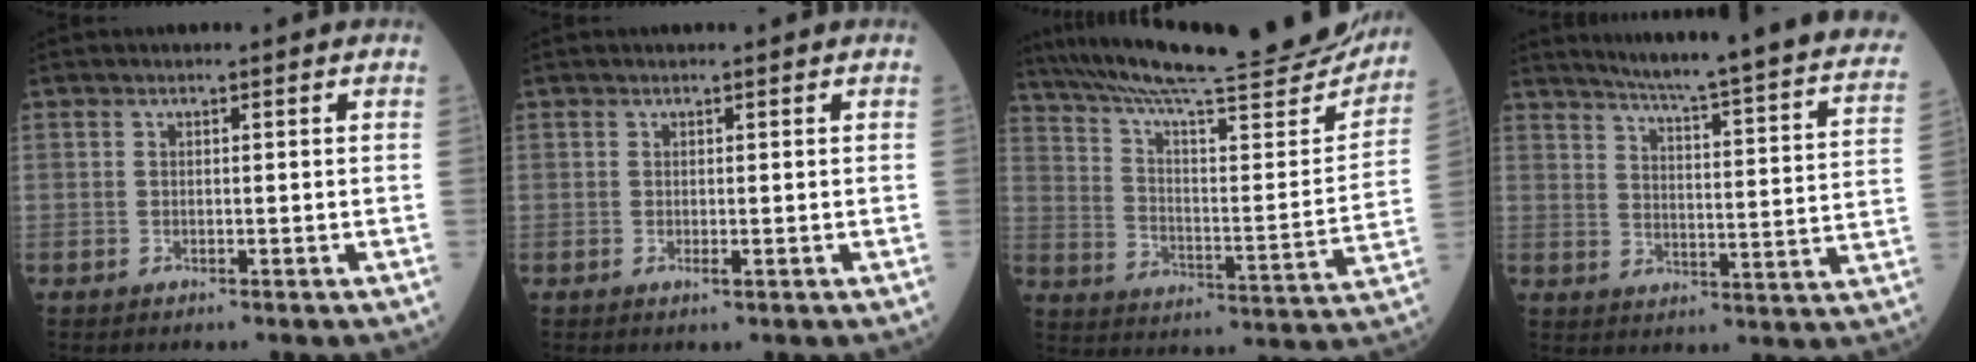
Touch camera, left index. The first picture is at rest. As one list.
[{"total": 0.7, "force": [0.2, 0.2, 0.7], "torque": [-0.013, 0.000, 0.000]}, {"total": 30.2, "force": [27.1, 2.3, 13.1], "torque": [-0.215, -0.069, 0.363]}, {"total": 27.3, "force": [23.7, 0.7, 13.4], "torque": [-0.192, -0.074, 0.283]}]